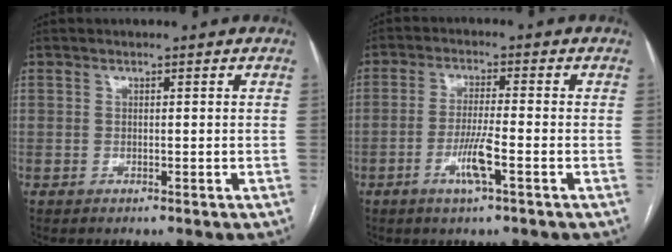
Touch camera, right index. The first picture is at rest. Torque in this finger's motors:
{"motor_torque": [0.71, -0.15, 0.53, 0.11]}